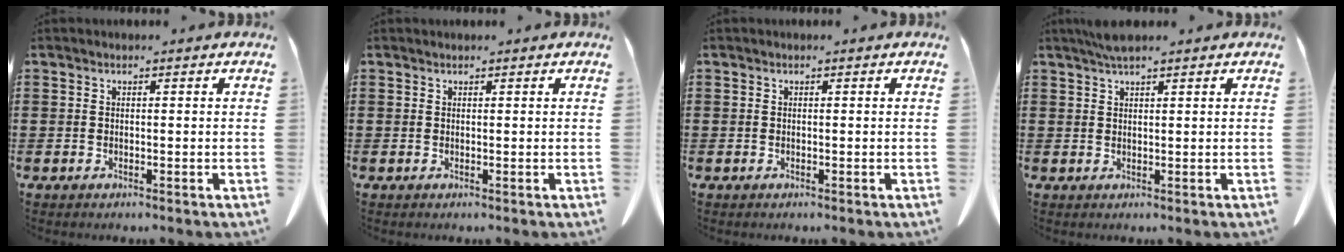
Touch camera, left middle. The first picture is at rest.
{"total": 0.0}
{"total": 0.0}
{"total": 2.4, "force": [1.8, 0.3, 1.5], "torque": [-0.033, 0.002, 0.034]}